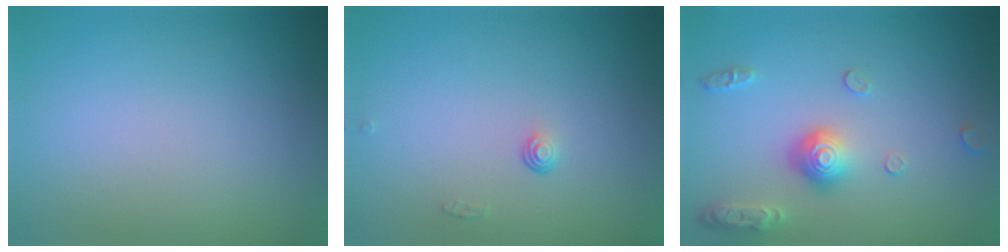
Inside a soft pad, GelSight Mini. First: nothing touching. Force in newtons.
{"total": 0.8, "press": 0.5, "slide": 0.6}
{"total": 3.7, "press": 3.0, "slide": 2.1}